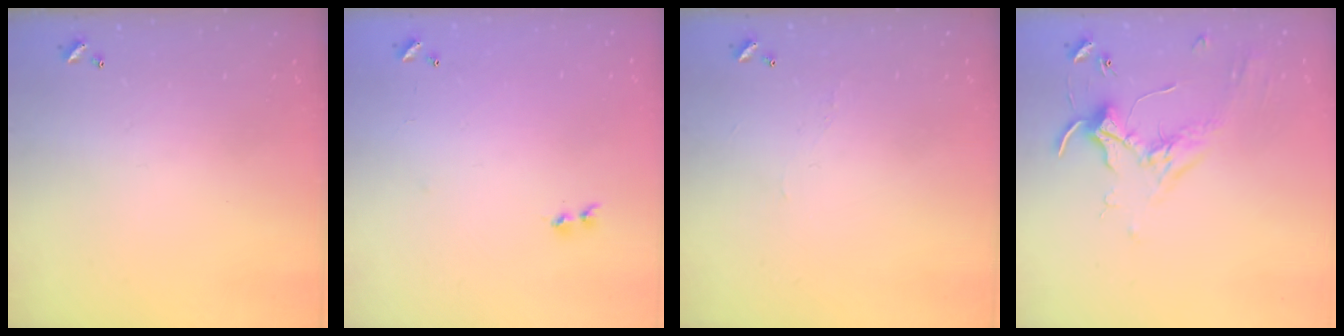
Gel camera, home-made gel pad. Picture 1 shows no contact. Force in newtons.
{"total": 6.8, "press": 6.8, "slide": 0.6}
{"total": 0.9, "press": 0.7, "slide": 0.6}
{"total": 1.8, "press": 1.8, "slide": 0.4}